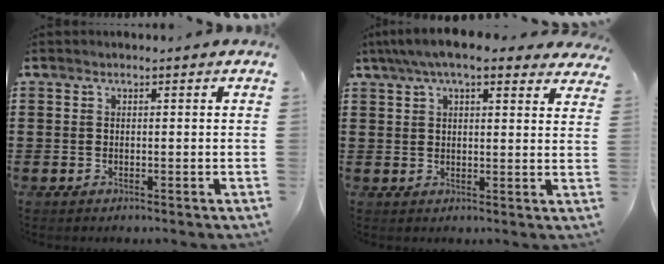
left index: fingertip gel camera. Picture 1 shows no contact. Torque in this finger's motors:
{"motor_torque": [2.14, 0.00, 1.05, 0.21]}